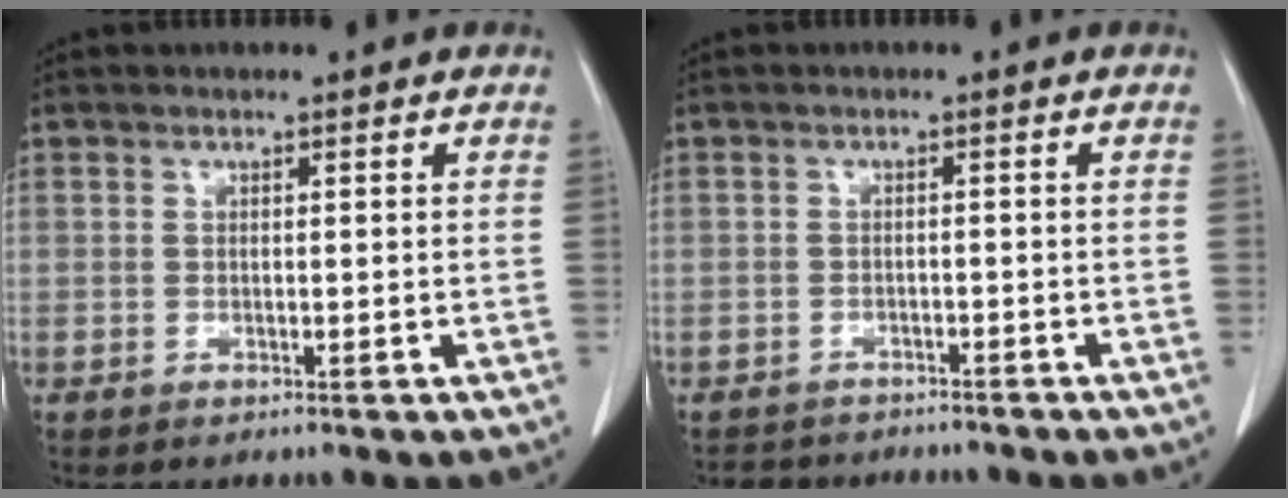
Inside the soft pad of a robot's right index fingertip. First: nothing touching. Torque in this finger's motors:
{"motor_torque": [-1.74, 0.40, -1.05, -0.21]}